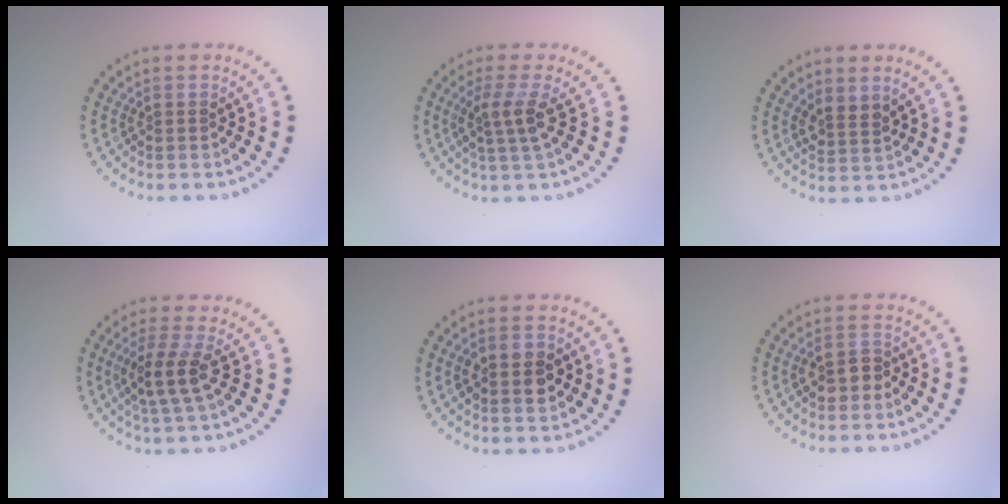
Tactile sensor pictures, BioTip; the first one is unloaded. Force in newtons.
{"total": 2.6, "press": 2.0, "slide": 1.8}
{"total": 1.8, "press": 1.4, "slide": 1.0}
{"total": 3.2, "press": 2.8, "slide": 1.6}
{"total": 3.8, "press": 3.8, "slide": 0.2}
{"total": 2.1, "press": 2.0, "slide": 0.4}